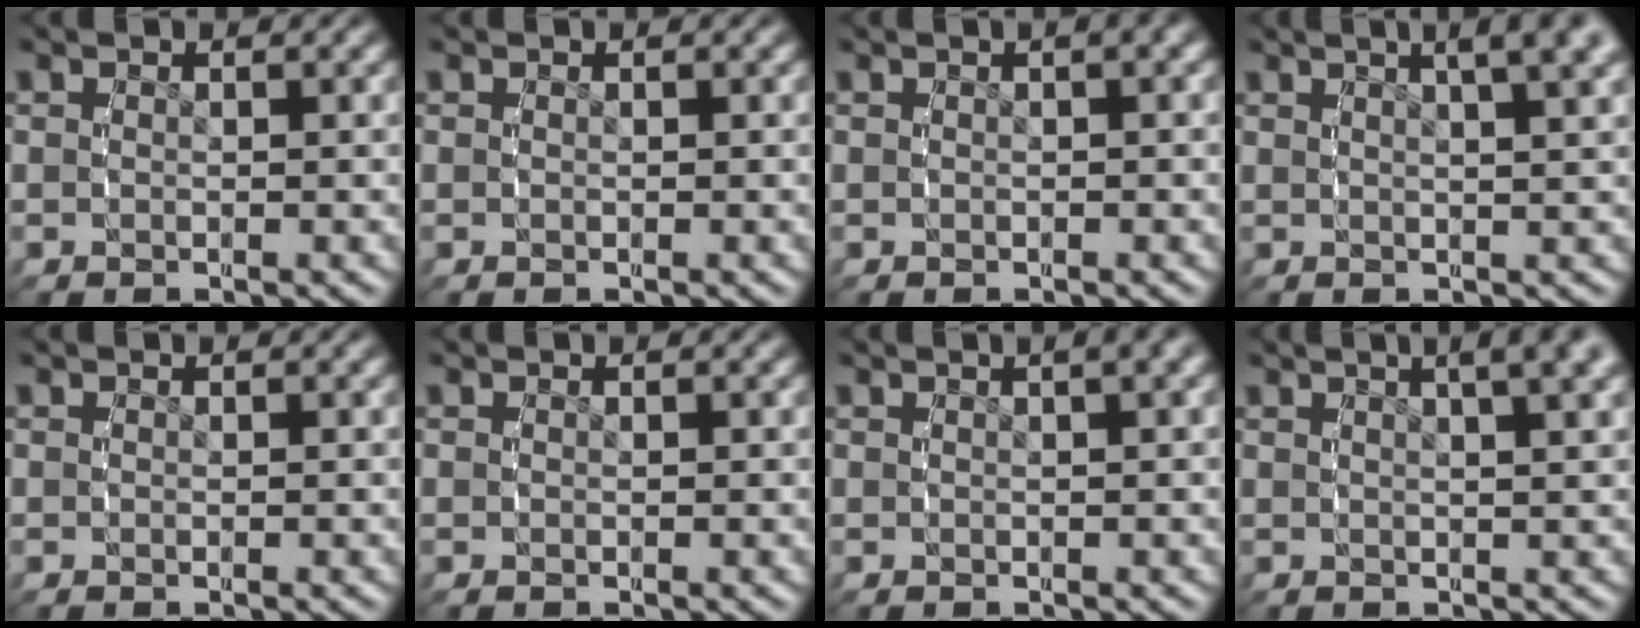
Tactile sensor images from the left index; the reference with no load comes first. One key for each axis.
{"total": 0.0}
{"total": 1.0, "fx": 0.3, "fy": -0.1, "fz": 1.0, "tx": -0.009, "ty": 0.011, "tz": 0.003}
{"total": 7.2, "fx": 4.0, "fy": 2.0, "fz": 5.6, "tx": -0.058, "ty": 0.033, "tz": 0.053}
{"total": 0.0}
{"total": 0.0}
{"total": 2.1, "fx": 1.0, "fy": -0.3, "fz": 1.8, "tx": -0.016, "ty": 0.015, "tz": 0.015}
{"total": 6.5, "fx": 3.5, "fy": 1.8, "fz": 5.2, "tx": -0.053, "ty": 0.032, "tz": 0.044}